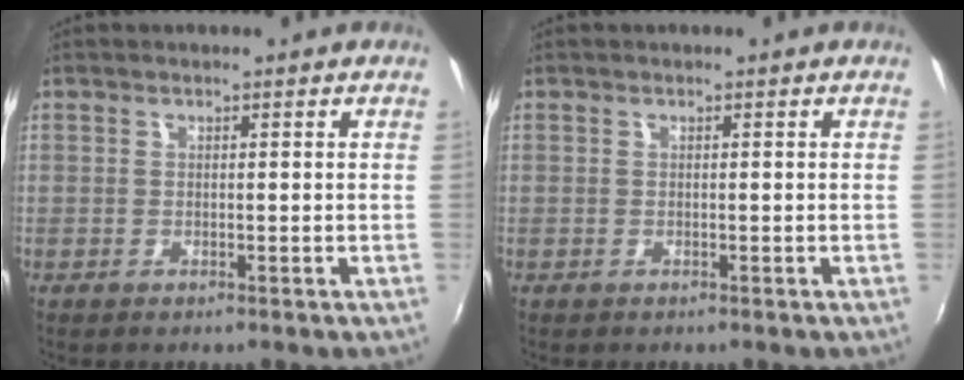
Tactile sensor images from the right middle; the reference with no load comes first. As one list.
[{"total": 0.0}]